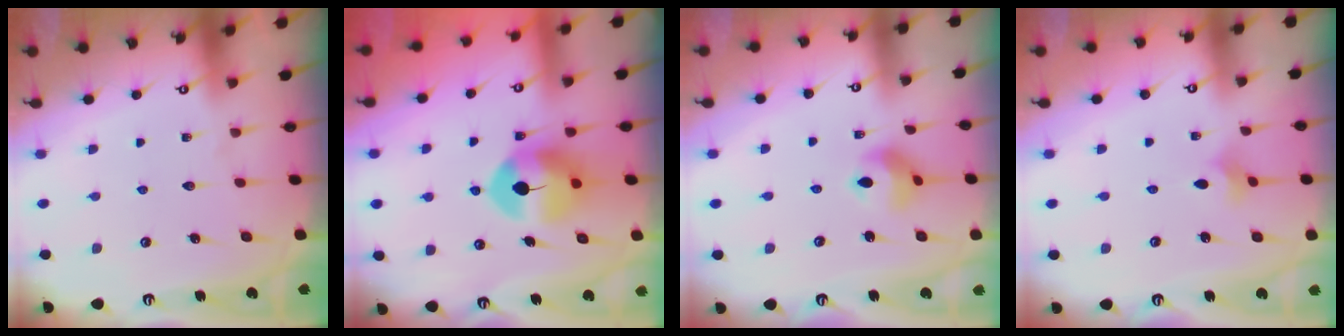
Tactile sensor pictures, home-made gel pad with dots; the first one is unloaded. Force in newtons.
{"total": 8.7, "press": 8.6, "slide": 1.2}
{"total": 7.2, "press": 7.2, "slide": 0.2}
{"total": 2.1, "press": 2.0, "slide": 0.5}